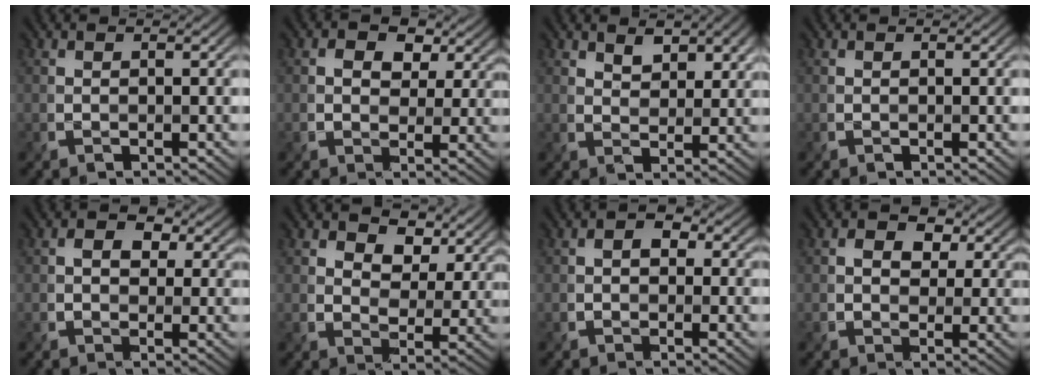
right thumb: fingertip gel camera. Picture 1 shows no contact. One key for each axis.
{"total": 5.1, "fx": 2.2, "fy": 3.8, "fz": 2.6, "tx": -0.042, "ty": -0.007, "tz": 0.028}
{"total": 3.3, "fx": 2.3, "fy": 1.8, "fz": 1.6, "tx": -0.029, "ty": -0.008, "tz": 0.040}
{"total": 0.0}
{"total": 3.7, "fx": 1.2, "fy": 2.8, "fz": 2.0, "tx": -0.031, "ty": -0.006, "tz": 0.015}
{"total": 7.7, "fx": 4.0, "fy": 5.0, "fz": 4.3, "tx": -0.080, "ty": -0.004, "tz": 0.060}
{"total": 2.6, "fx": 0.3, "fy": 2.2, "fz": 1.4, "tx": -0.016, "ty": 0.000, "tz": 0.003}
{"total": 4.5, "fx": 1.9, "fy": 3.4, "fz": 2.3, "tx": -0.038, "ty": -0.007, "tz": 0.024}